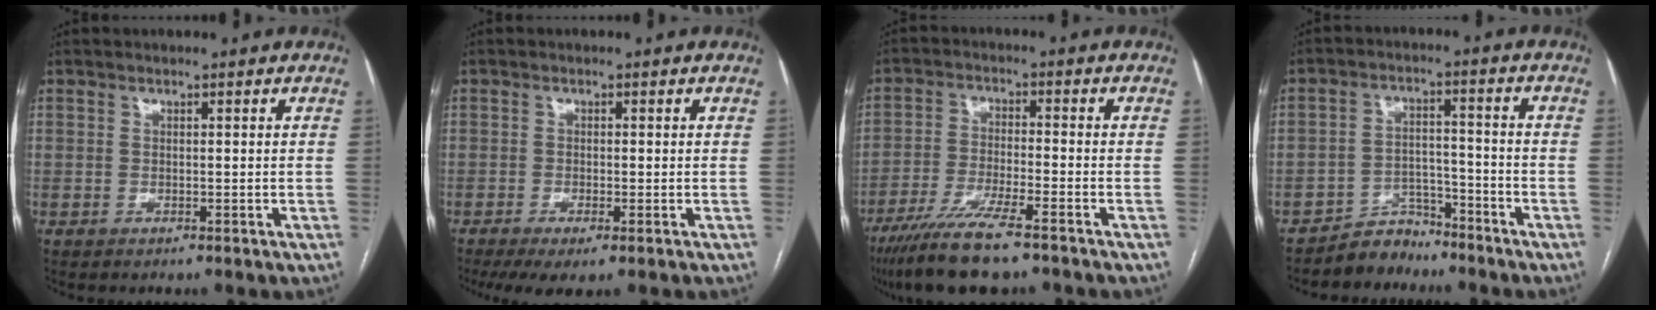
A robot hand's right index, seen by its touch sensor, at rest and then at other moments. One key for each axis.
{"total": 4.7, "fx": -2.7, "fy": 1.1, "fz": 3.8, "tx": -0.063, "ty": -0.014, "tz": -0.044}
{"total": 10.3, "fx": -7.6, "fy": 0.9, "fz": 6.8, "tx": -0.125, "ty": -0.028, "tz": -0.133}
{"total": 5.2, "fx": -4.8, "fy": 2.1, "fz": -0.3, "tx": 0.013, "ty": 0.016, "tz": -0.083}